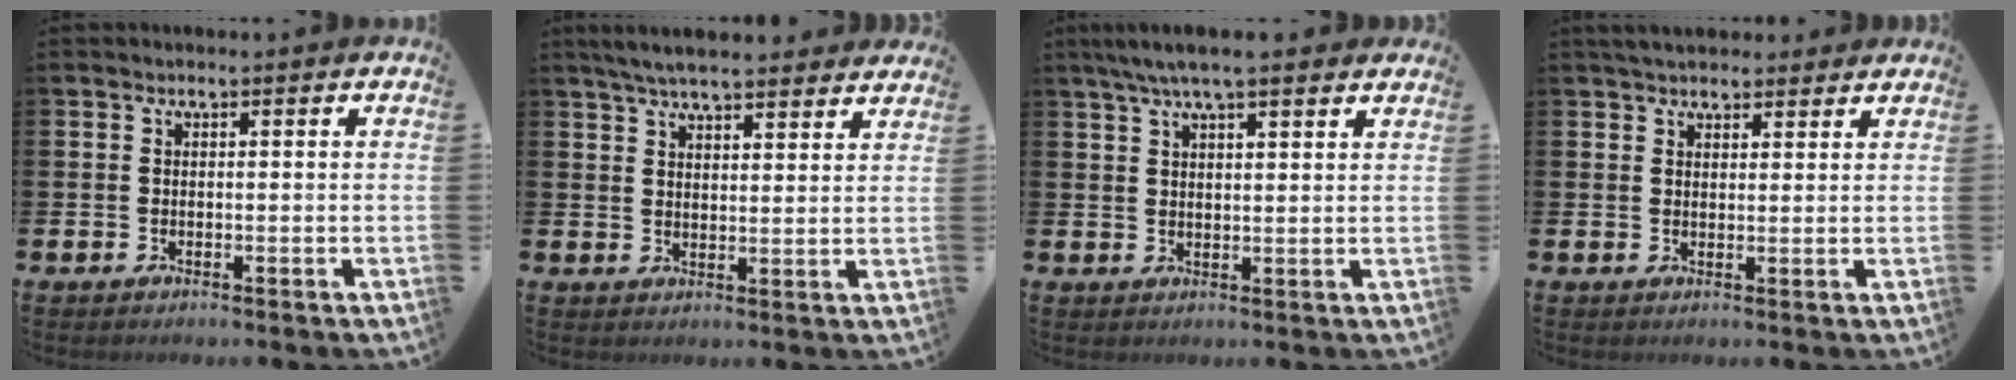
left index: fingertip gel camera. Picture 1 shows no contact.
{"total": 5.9, "force": [5.6, 0.8, 1.8], "torque": [-0.047, -0.020, 0.101]}
{"total": 6.2, "force": [5.2, 1.0, 3.1], "torque": [-0.063, -0.009, 0.092]}
{"total": 3.7, "force": [3.5, 1.0, 0.6], "torque": [-0.018, -0.008, 0.066]}